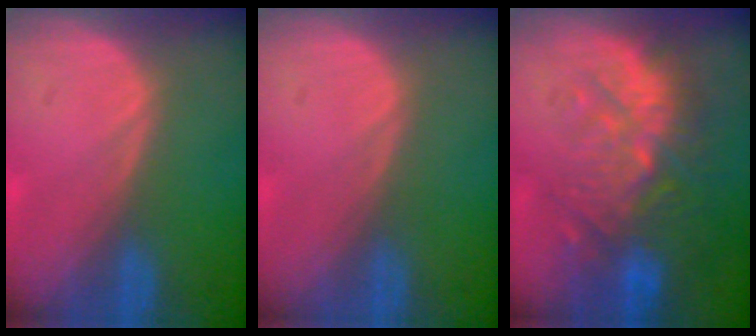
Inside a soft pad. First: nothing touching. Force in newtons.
{"total": 0.0}
{"total": 11.0, "press": 9.9, "slide": 4.7}